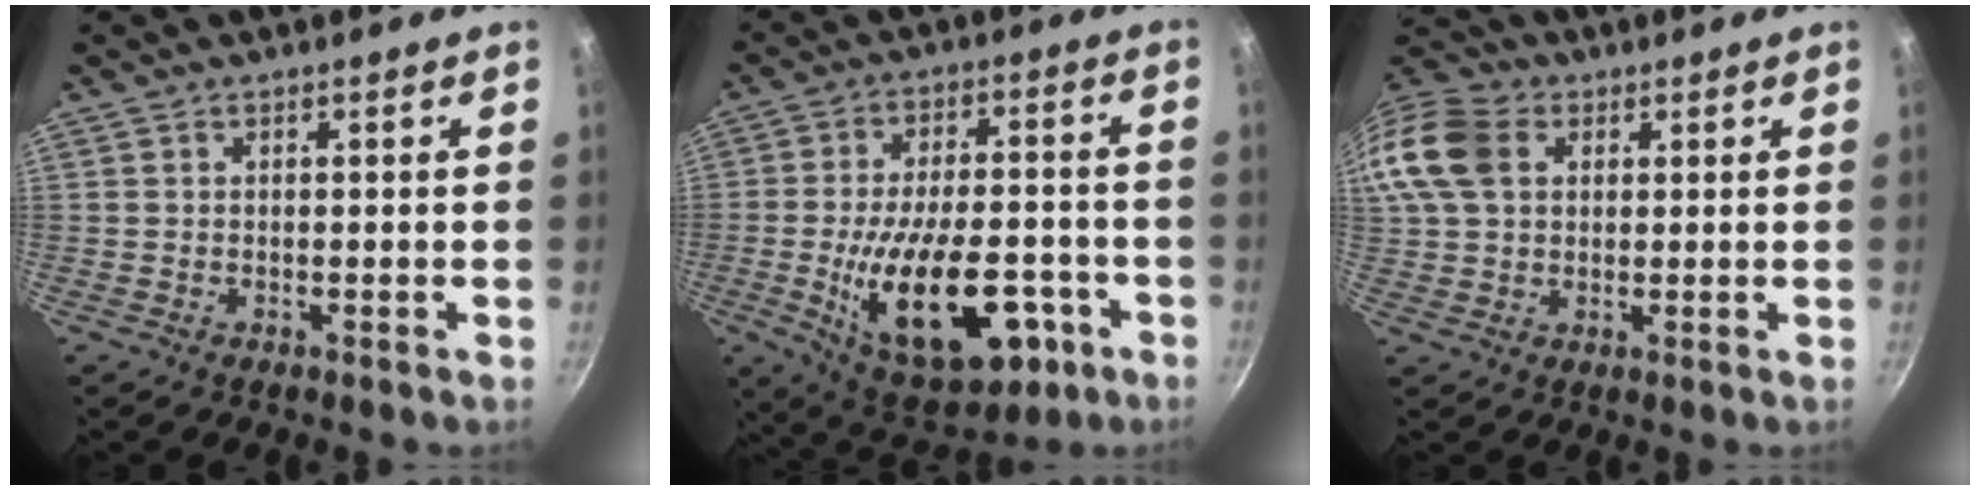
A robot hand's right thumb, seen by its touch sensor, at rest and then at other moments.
{"total": 21.5, "force": [-6.5, 11.0, 17.3], "torque": [-0.263, 0.020, -0.087]}
{"total": 16.9, "force": [4.7, 12.9, 9.9], "torque": [-0.228, 0.028, 0.076]}